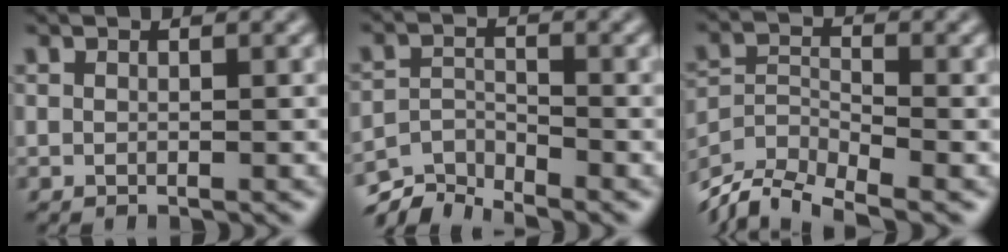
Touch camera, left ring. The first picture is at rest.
{"total": 4.2, "force": [-4.0, 0.9, 0.9], "torque": [-0.014, -0.005, -0.083]}
{"total": 7.4, "force": [-6.2, 2.2, 3.5], "torque": [-0.064, -0.011, -0.121]}